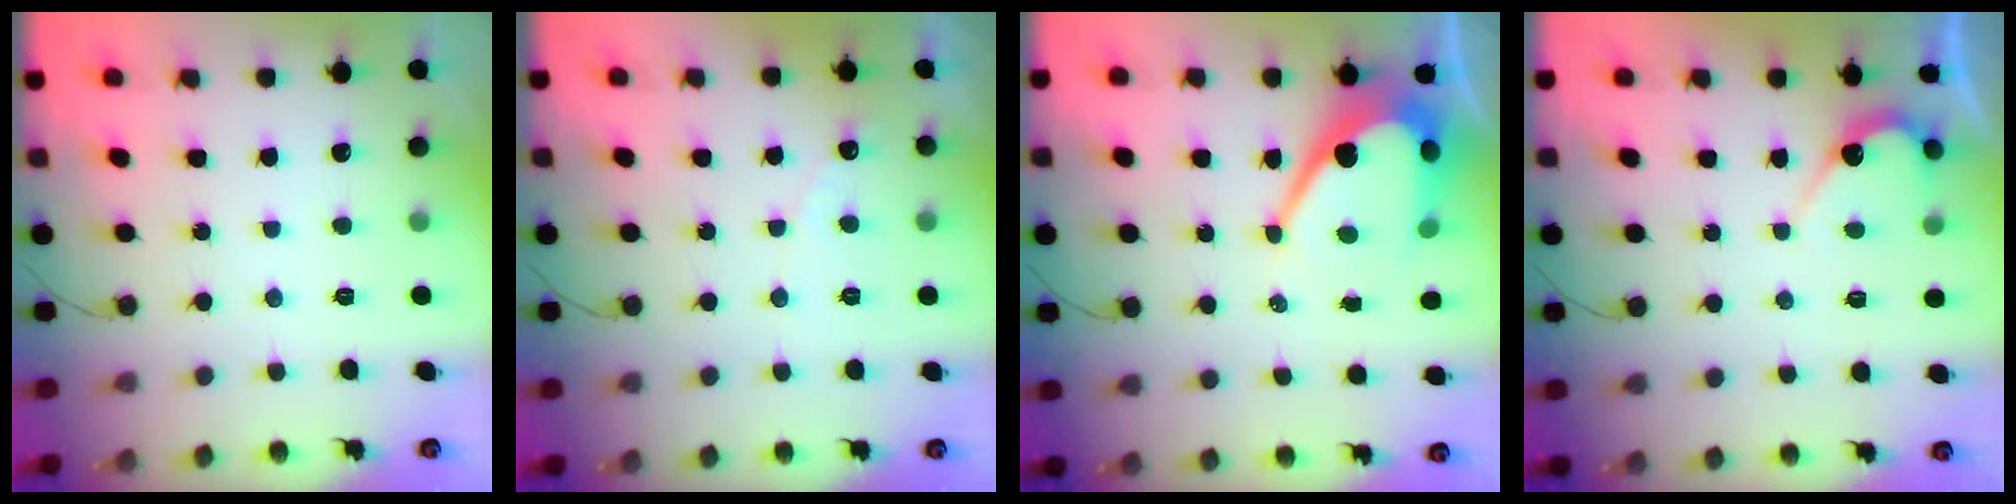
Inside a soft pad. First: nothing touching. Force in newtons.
{"total": 2.7, "press": 2.7, "slide": 0.1}
{"total": 13.0, "press": 13.0, "slide": 1.3}
{"total": 6.5, "press": 6.5, "slide": 0.5}